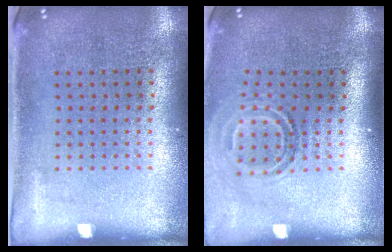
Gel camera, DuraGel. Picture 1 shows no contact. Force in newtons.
{"total": 1.8, "press": 1.1, "slide": 1.4}